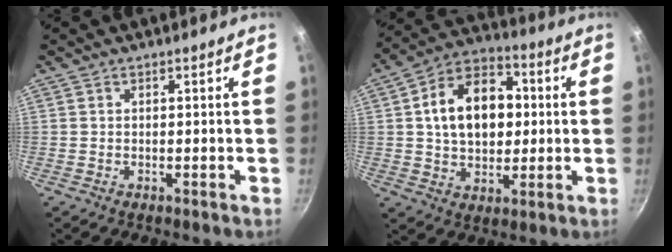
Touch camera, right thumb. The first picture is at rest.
{"total": 16.5, "force": [2.1, 11.6, 11.7], "torque": [-0.154, 0.022, 0.024]}